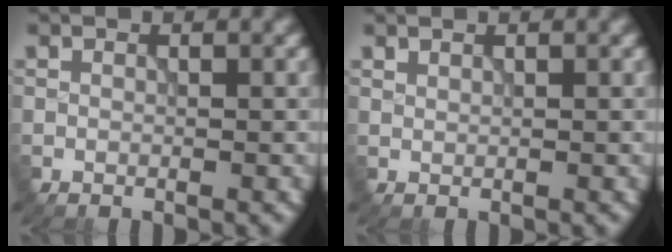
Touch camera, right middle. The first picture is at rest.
{"total": 0.6, "force": [0.6, 0.1, 0.1], "torque": [-0.004, -0.001, 0.017]}